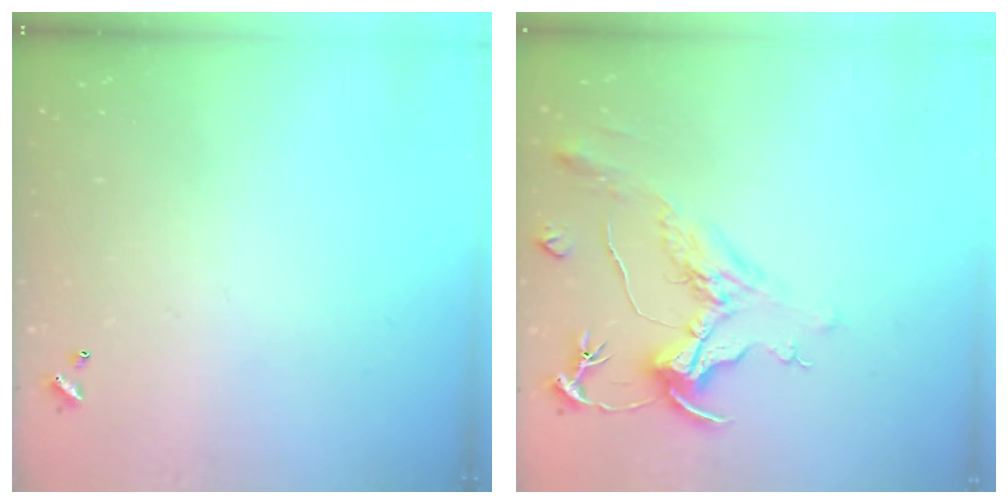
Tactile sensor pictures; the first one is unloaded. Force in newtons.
{"total": 2.1, "press": 1.7, "slide": 1.3}